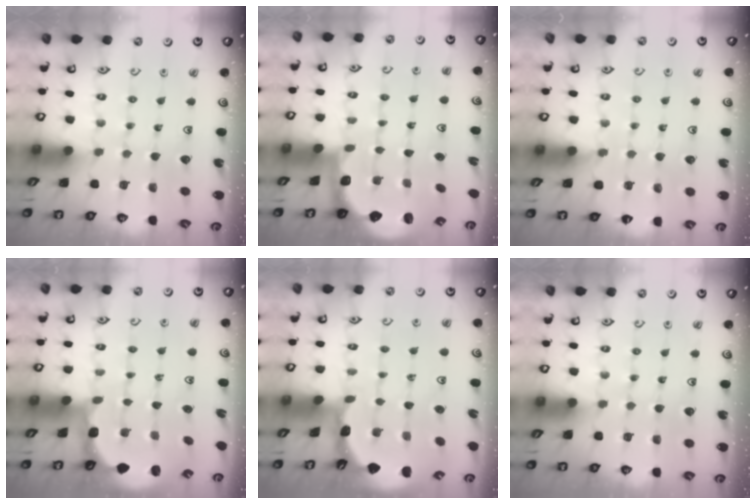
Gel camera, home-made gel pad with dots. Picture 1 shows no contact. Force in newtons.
{"total": 2.6, "press": 2.1, "slide": 1.7}
{"total": 4.5, "press": 4.5, "slide": 0.7}
{"total": 2.4, "press": 1.7, "slide": 1.6}
{"total": 1.6, "press": 1.6, "slide": 0.1}
{"total": 0.0}